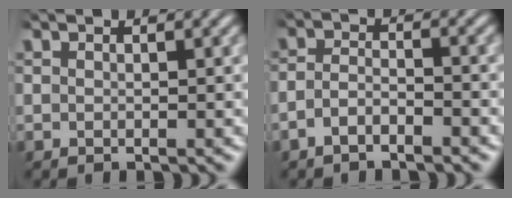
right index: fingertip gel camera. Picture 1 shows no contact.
{"total": 2.8, "force": [-2.3, 1.1, 1.1], "torque": [-0.024, -0.011, -0.039]}